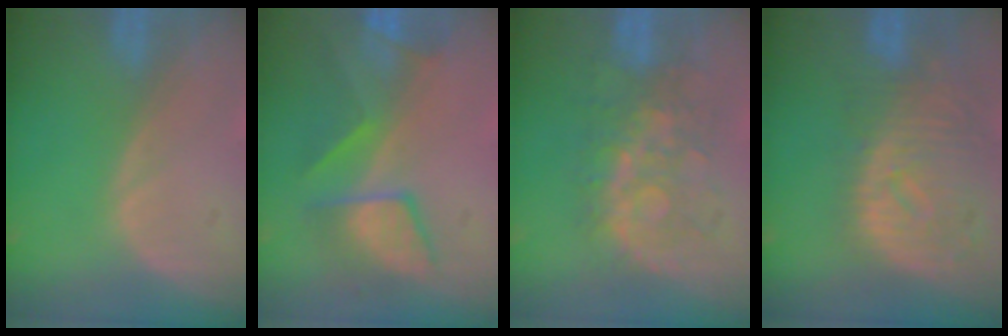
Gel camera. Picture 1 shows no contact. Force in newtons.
{"total": 7.5, "press": 7.4, "slide": 1.1}
{"total": 7.9, "press": 7.9, "slide": 0.0}
{"total": 11.4, "press": 9.9, "slide": 5.6}